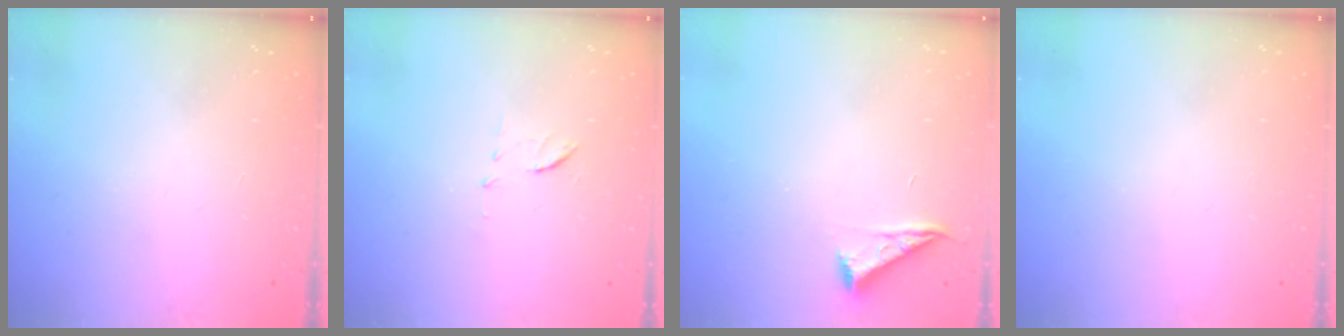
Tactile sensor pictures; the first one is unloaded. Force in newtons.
{"total": 6.2, "press": 6.0, "slide": 1.8}
{"total": 5.0, "press": 5.0, "slide": 0.7}
{"total": 0.0}